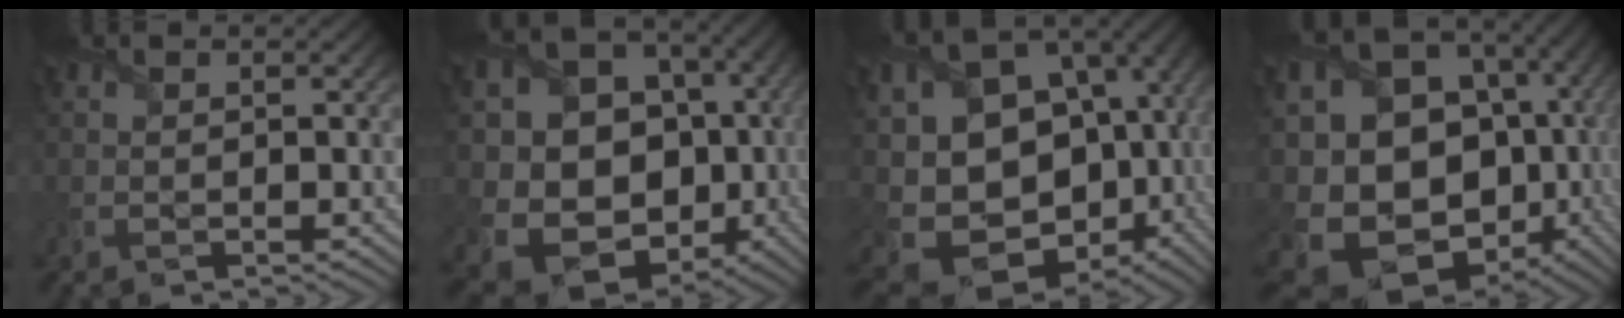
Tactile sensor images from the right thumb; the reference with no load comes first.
{"total": 17.8, "force": [-1.1, 15.6, 8.5], "torque": [-0.198, -0.046, 0.009]}
{"total": 18.2, "force": [-0.9, 14.0, 11.6], "torque": [-0.234, -0.051, 0.053]}
{"total": 20.4, "force": [-3.6, 16.3, 11.8], "torque": [-0.262, -0.038, -0.023]}